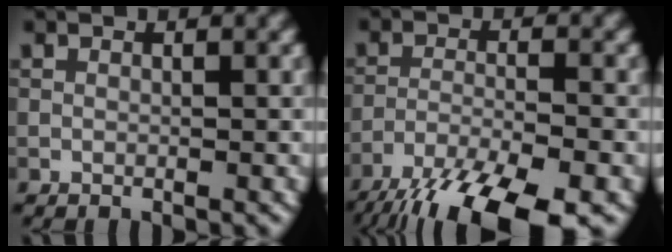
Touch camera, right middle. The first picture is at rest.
{"total": 11.6, "force": [-8.8, 3.0, 6.9], "torque": [-0.126, -0.036, -0.145]}